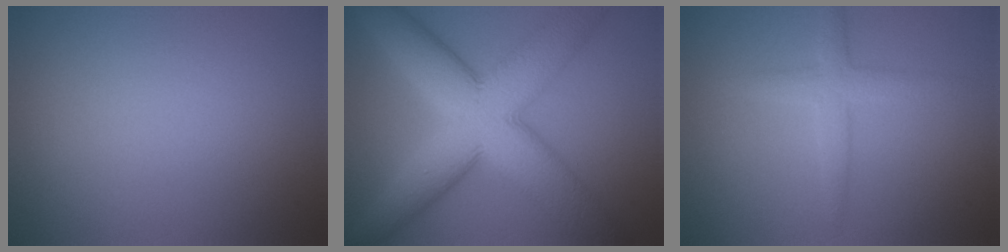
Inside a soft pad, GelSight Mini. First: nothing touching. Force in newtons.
{"total": 12.1, "press": 12.1, "slide": 0.2}
{"total": 2.4, "press": 2.4, "slide": 0.2}